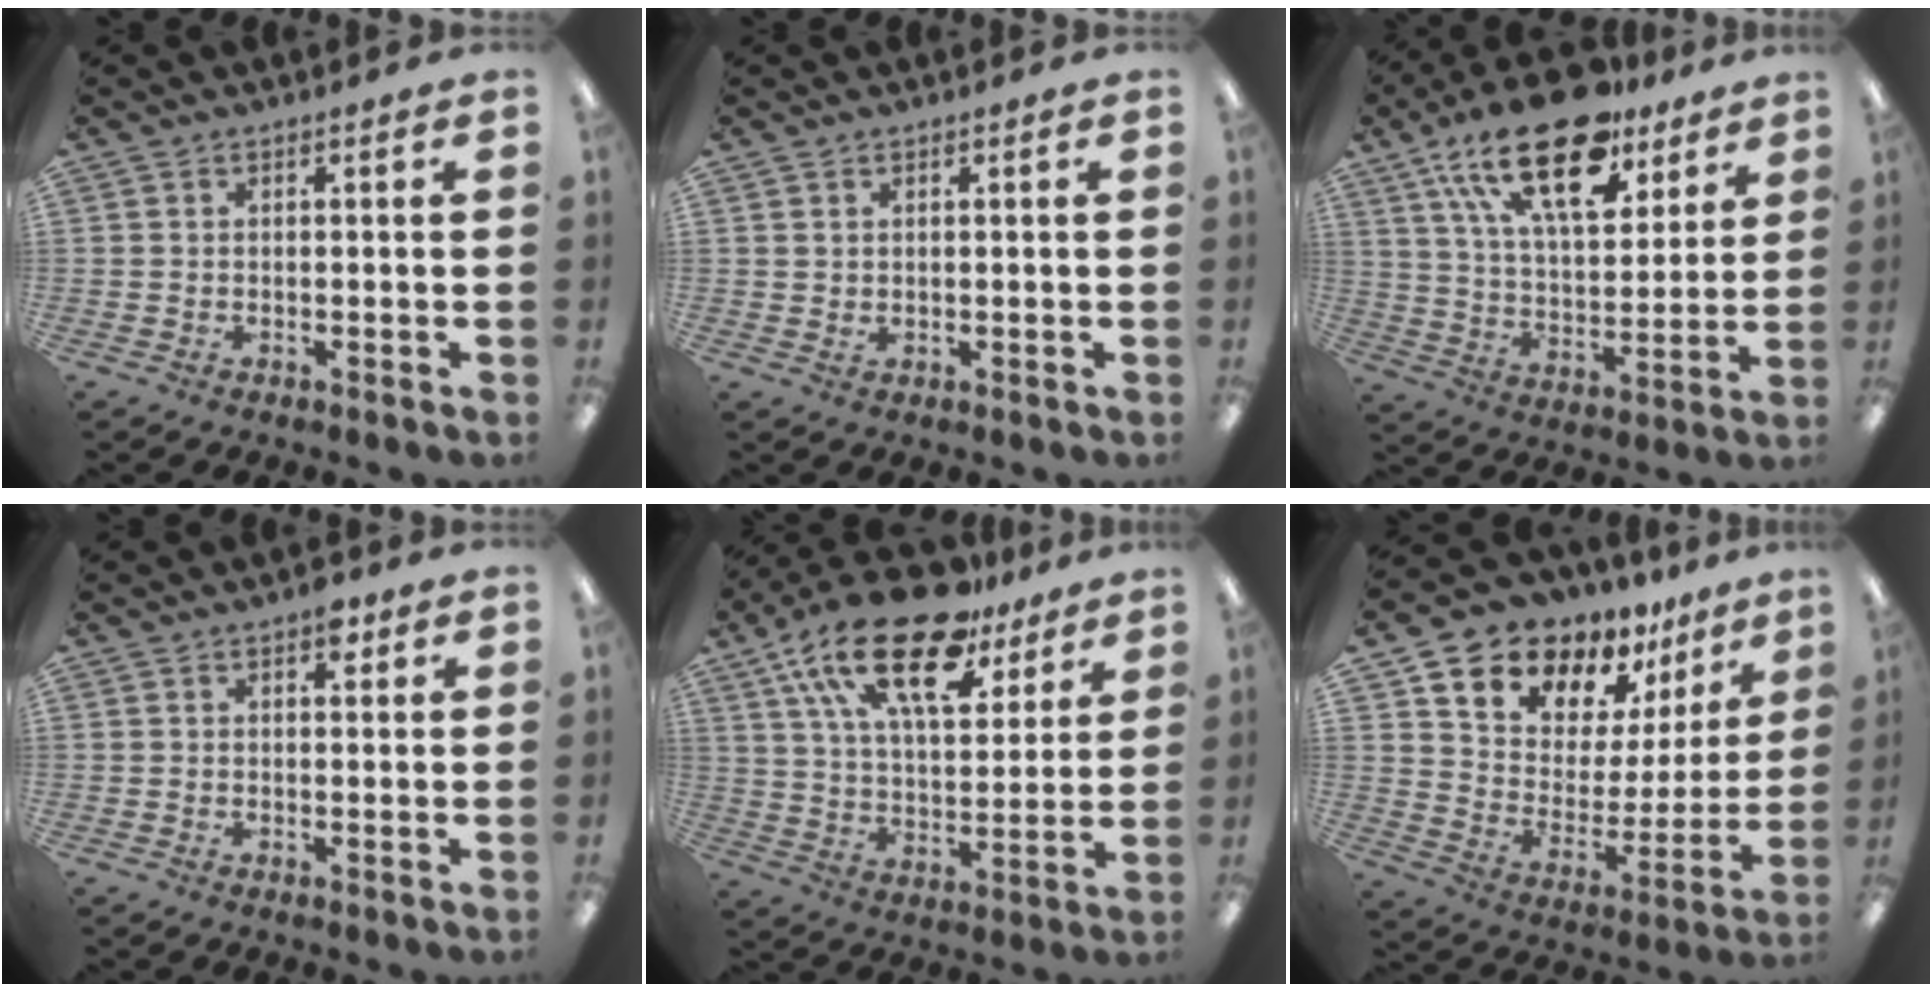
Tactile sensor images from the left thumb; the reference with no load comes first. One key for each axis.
{"total": 1.2, "fx": 0.8, "fy": 0.9, "fz": 0.2, "tx": 0.003, "ty": -0.001, "tz": 0.012}
{"total": 23.9, "fx": 14.8, "fy": 10.9, "fz": 15.2, "tx": -0.257, "ty": -0.070, "tz": 0.256}
{"total": 3.3, "fx": 1.8, "fy": 1.8, "fz": 2.2, "tx": -0.015, "ty": -0.009, "tz": 0.024}
{"total": 23.5, "fx": 15.1, "fy": 10.4, "fz": 14.7, "tx": -0.249, "ty": -0.077, "tz": 0.262}
{"total": 12.2, "fx": 10.9, "fy": 5.3, "fz": 0.3, "tx": -0.027, "ty": -0.116, "tz": 0.202}